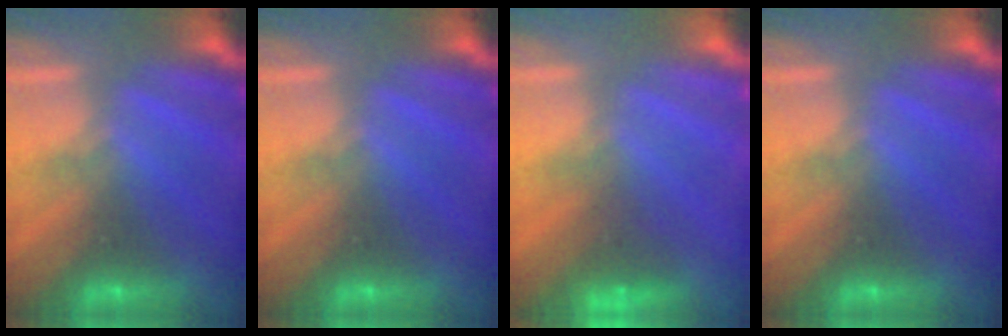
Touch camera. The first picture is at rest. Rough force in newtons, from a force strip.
{"total": 0.0}
{"total": 4.7}
{"total": 0.0}